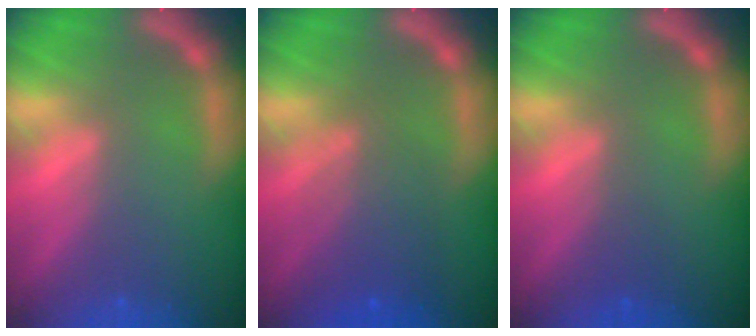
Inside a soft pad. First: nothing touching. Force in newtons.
{"total": 5.1}
{"total": 1.0}